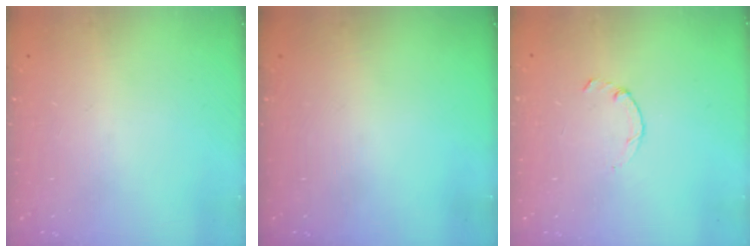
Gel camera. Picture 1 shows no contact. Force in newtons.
{"total": 0.0}
{"total": 1.5, "press": 1.4, "slide": 0.3}